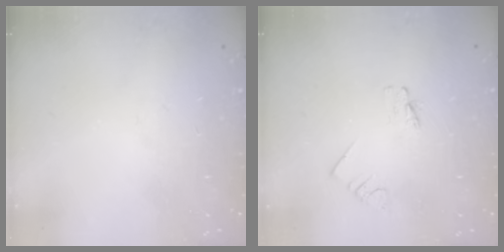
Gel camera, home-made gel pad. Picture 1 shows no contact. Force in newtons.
{"total": 1.1, "press": 1.1, "slide": 0.0}